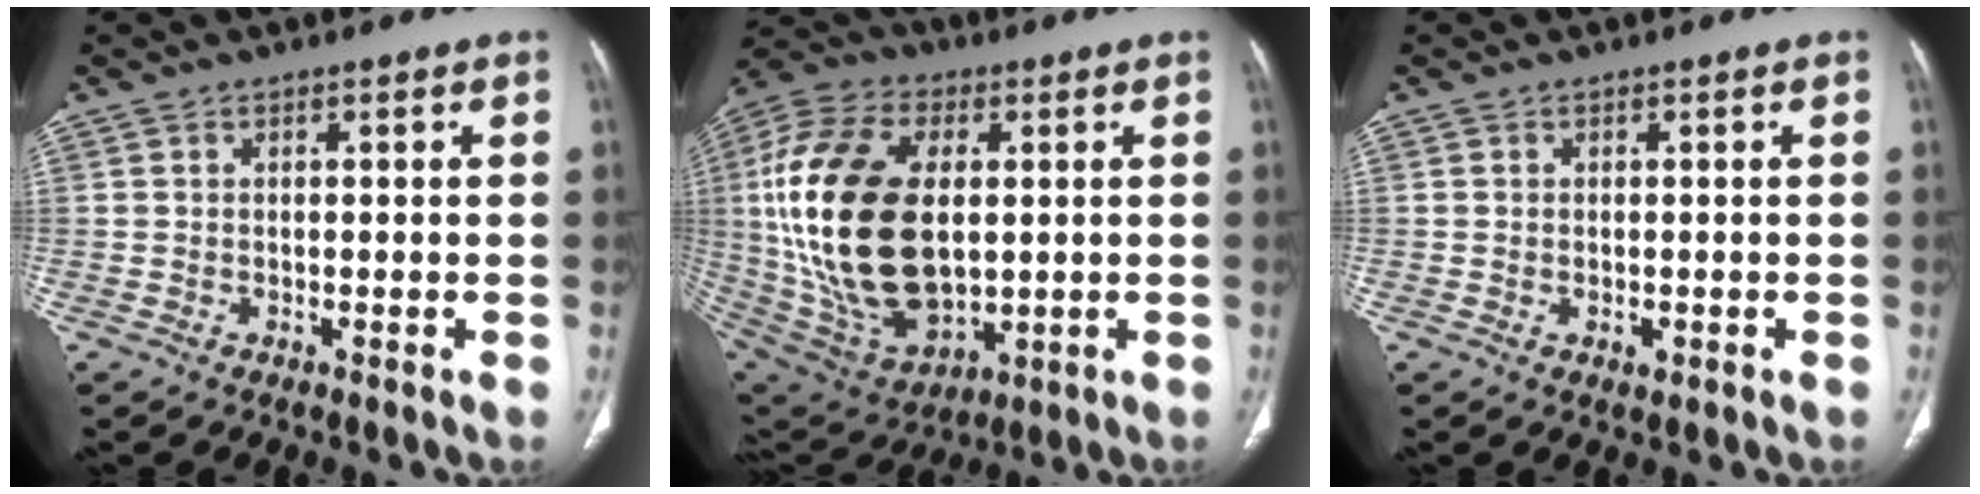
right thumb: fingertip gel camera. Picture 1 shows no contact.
{"total": 27.0, "force": [2.1, 15.8, 21.9], "torque": [-0.436, -0.011, 0.050]}
{"total": 1.1, "force": [-0.2, 0.8, 0.8], "torque": [-0.013, -0.003, -0.001]}